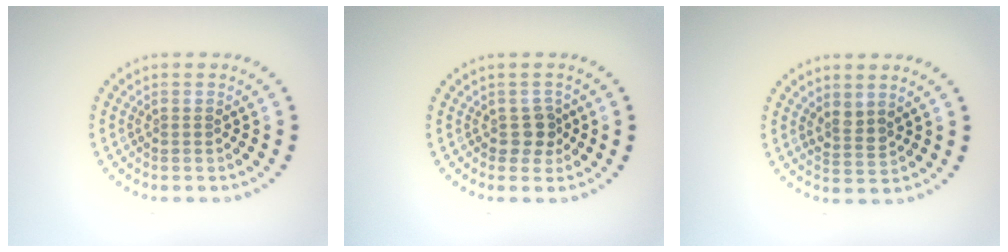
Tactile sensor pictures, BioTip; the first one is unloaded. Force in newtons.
{"total": 1.7, "press": 1.5, "slide": 1.0}
{"total": 1.7, "press": 1.2, "slide": 1.1}